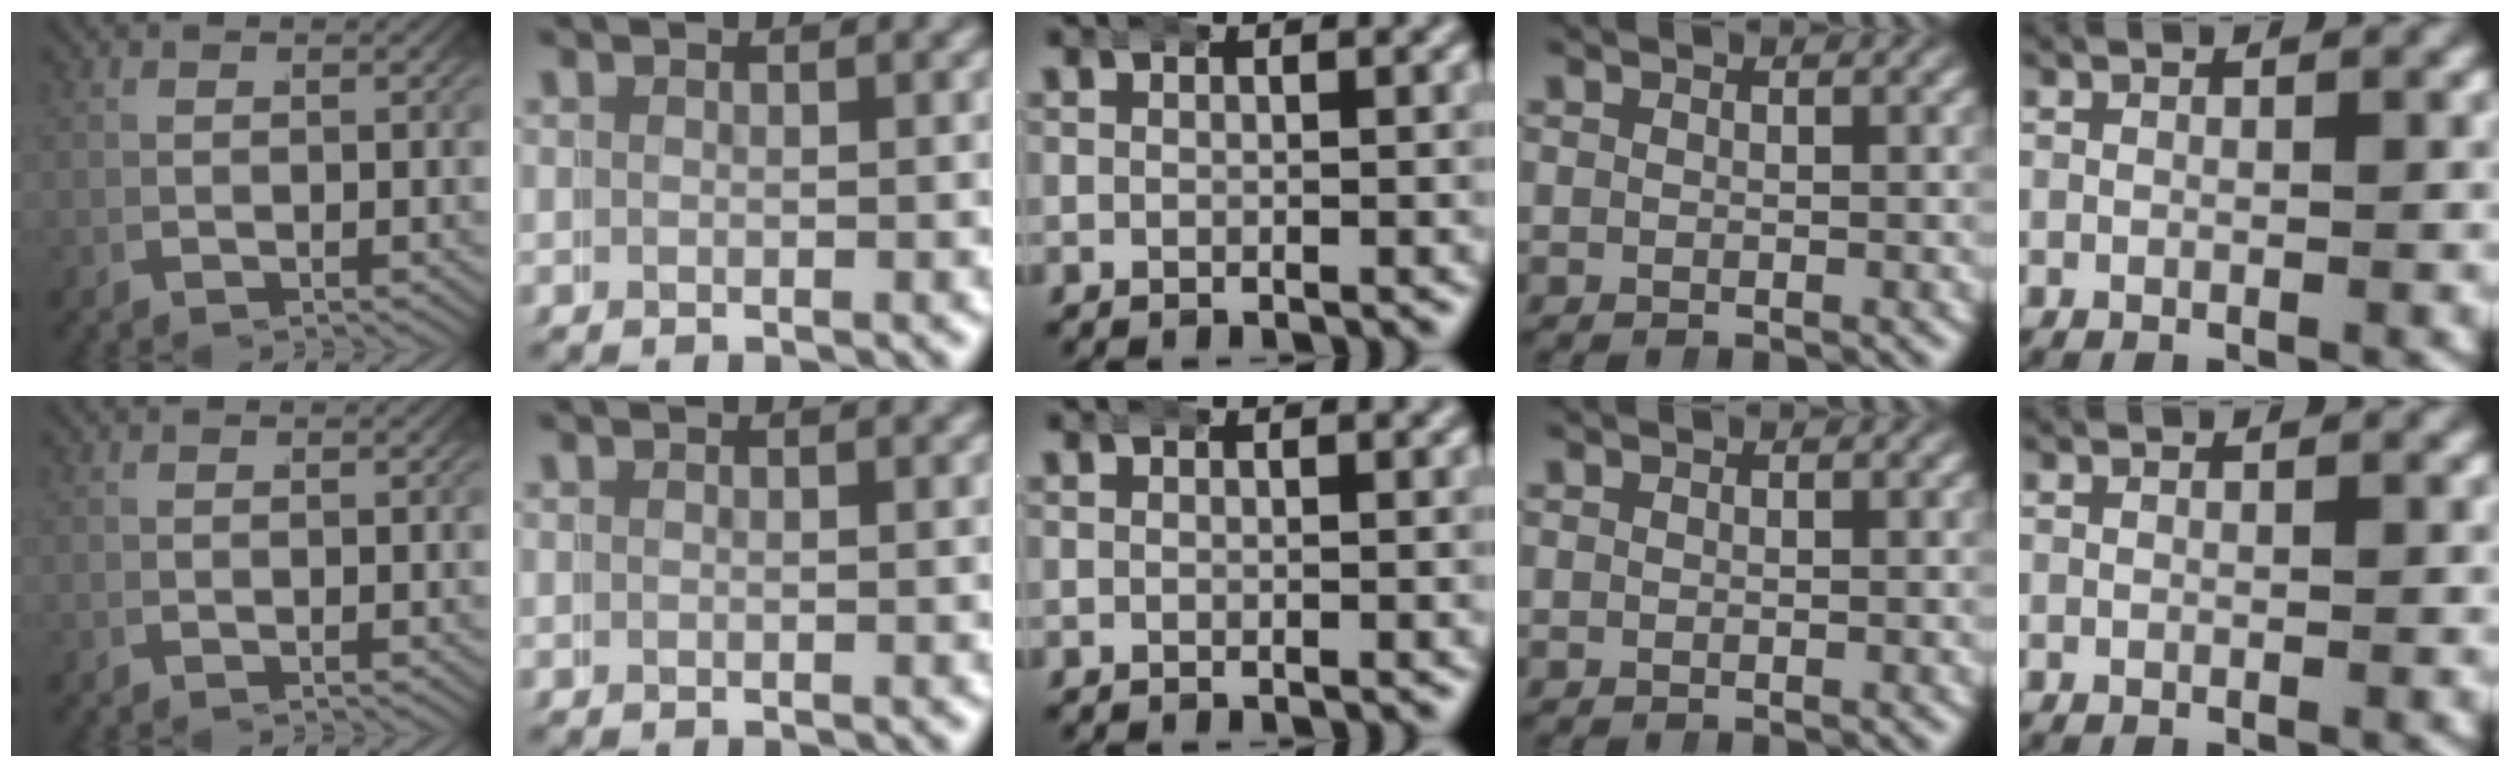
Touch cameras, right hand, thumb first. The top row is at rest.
{}